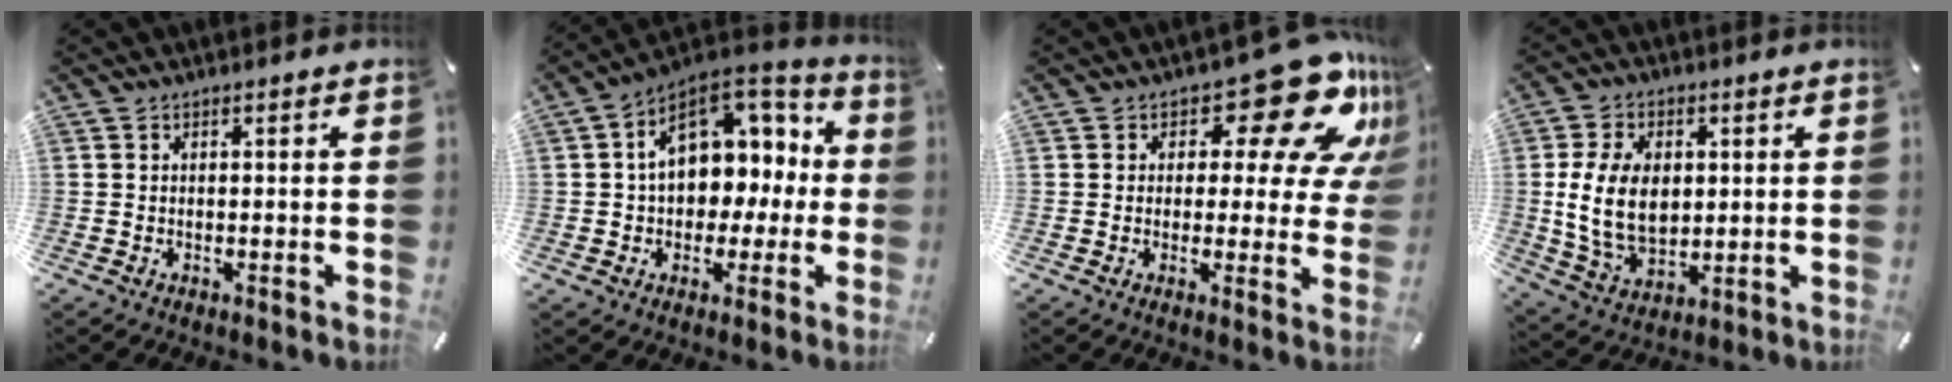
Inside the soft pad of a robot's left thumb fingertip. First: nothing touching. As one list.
[{"total": 13.9, "force": [2.5, 10.7, 8.5], "torque": [-0.122, -0.015, 0.047]}, {"total": 18.2, "force": [9.6, 8.9, 12.6], "torque": [-0.151, -0.064, 0.157]}, {"total": 14.1, "force": [1.2, 10.0, 9.8], "torque": [-0.214, 0.005, 0.022]}]